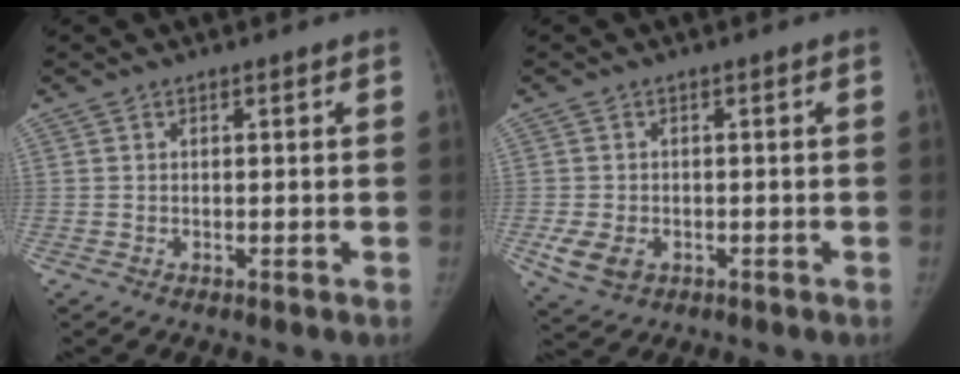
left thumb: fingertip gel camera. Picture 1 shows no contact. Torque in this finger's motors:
{"motor_torque": [-0.07, 0.10, 0.35, -0.35, 0.01]}